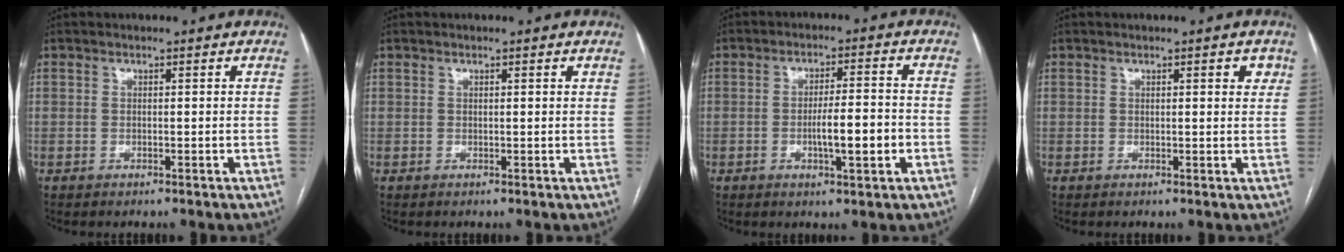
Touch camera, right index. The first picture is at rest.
{"total": 0.5, "force": [0.4, 0.1, 0.3], "torque": [-0.006, 0.003, 0.004]}
{"total": 6.6, "force": [-1.8, 1.0, 6.3], "torque": [-0.105, 0.003, -0.027]}
{"total": 2.0, "force": [1.0, 0.7, 1.6], "torque": [-0.014, 0.000, 0.009]}